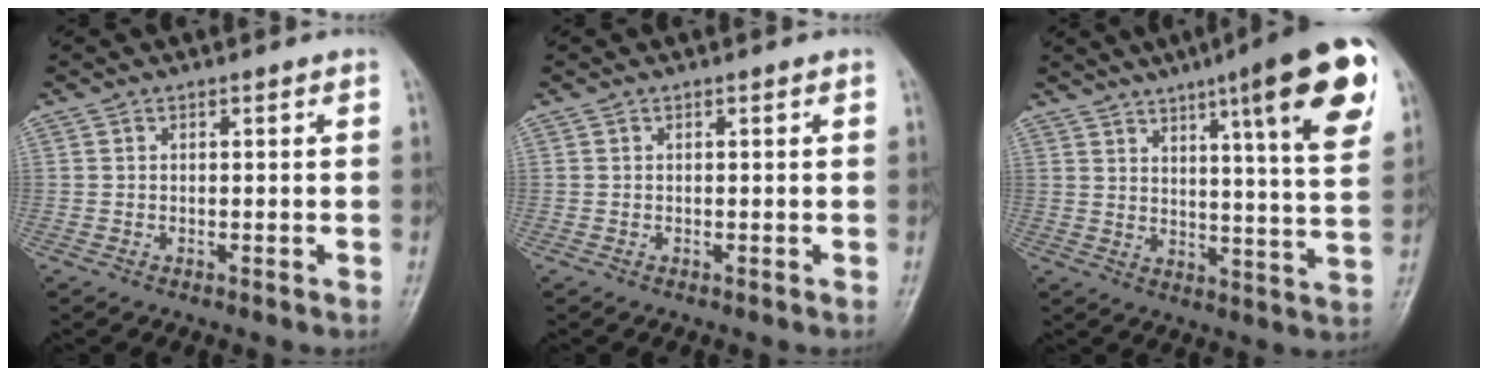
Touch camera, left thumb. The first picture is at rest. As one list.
[{"total": 0.0}, {"total": 20.5, "force": [10.3, 4.2, 17.2], "torque": [-0.213, -0.030, 0.142]}]